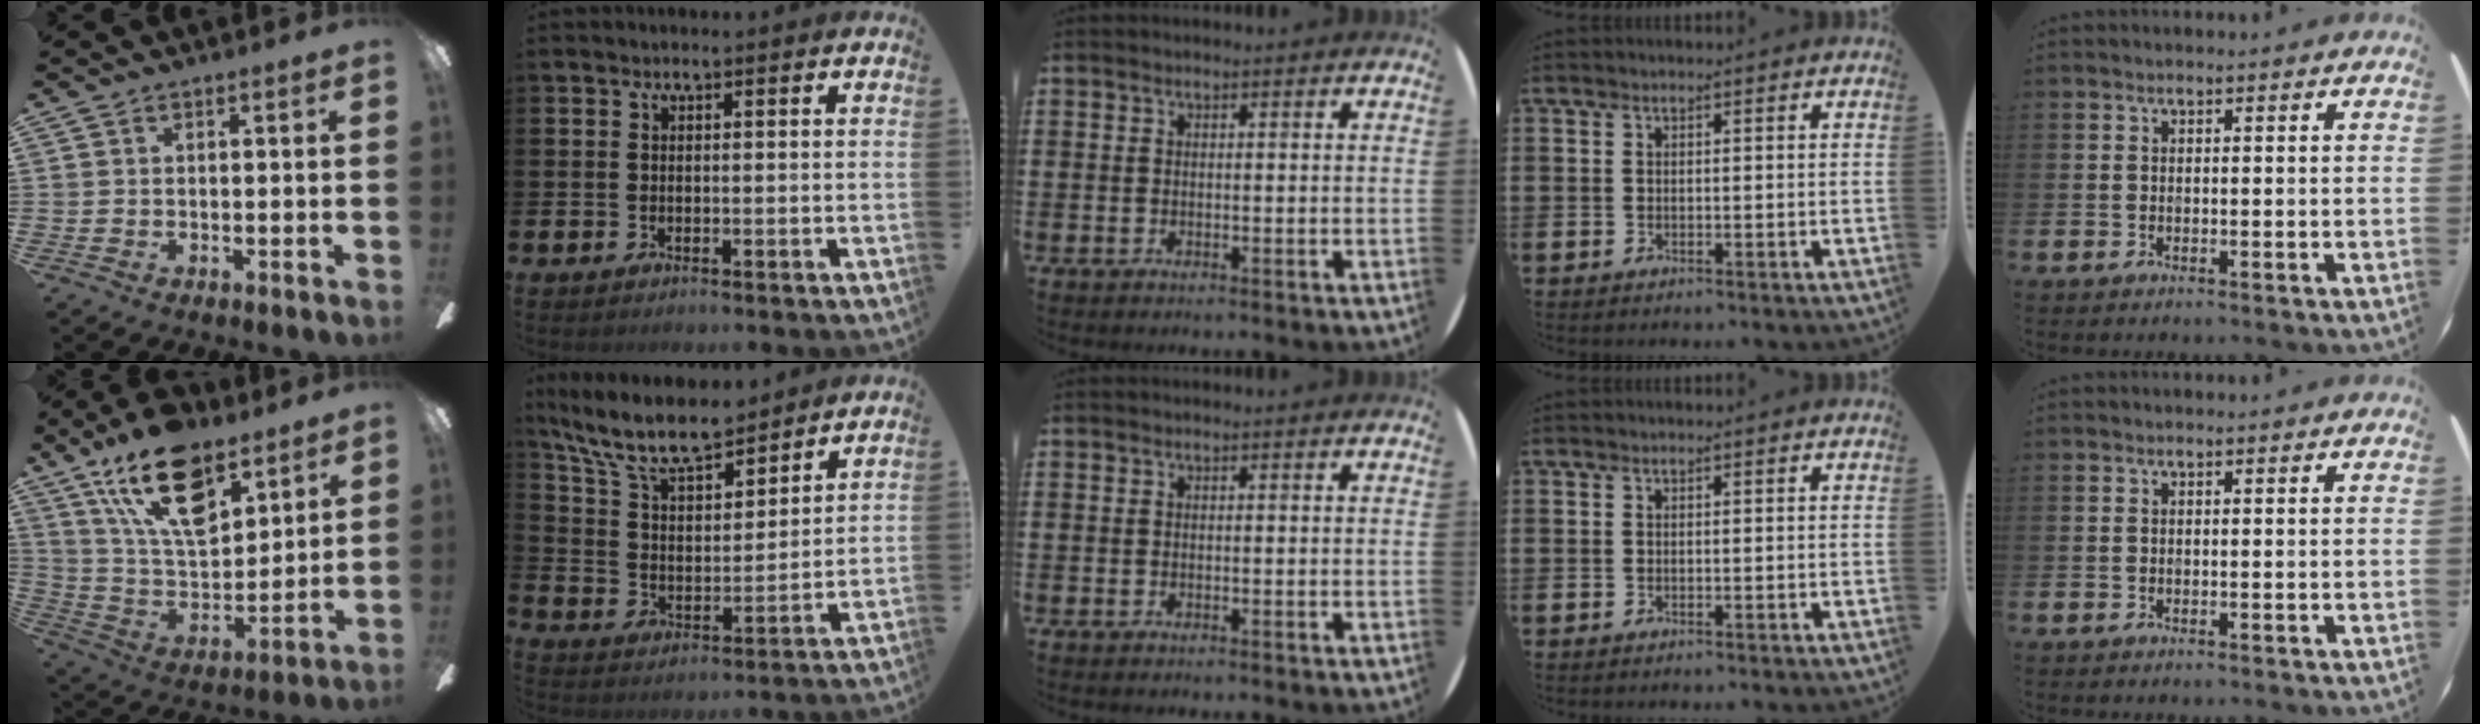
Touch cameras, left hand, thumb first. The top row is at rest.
{"thumb": {"total": 21.3, "force": [12.7, 10.8, 13.3], "torque": [-0.238, -0.057, 0.225]}, "index": {"total": 10.4, "force": [9.1, 2.7, 4.3], "torque": [-0.126, -0.045, 0.165]}}